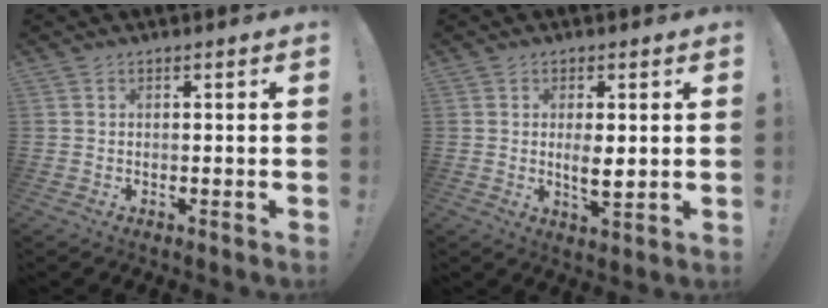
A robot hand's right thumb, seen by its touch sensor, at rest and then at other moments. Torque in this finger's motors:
{"motor_torque": [-0.05, 0.13, -0.14, 0.10, 0.00]}